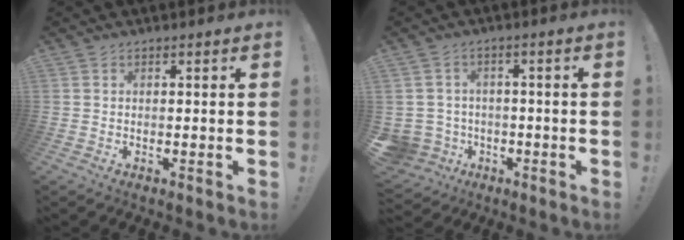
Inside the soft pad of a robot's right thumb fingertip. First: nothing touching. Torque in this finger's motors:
{"motor_torque": [-0.02, 0.08, -0.01, -0.13, 0.10]}